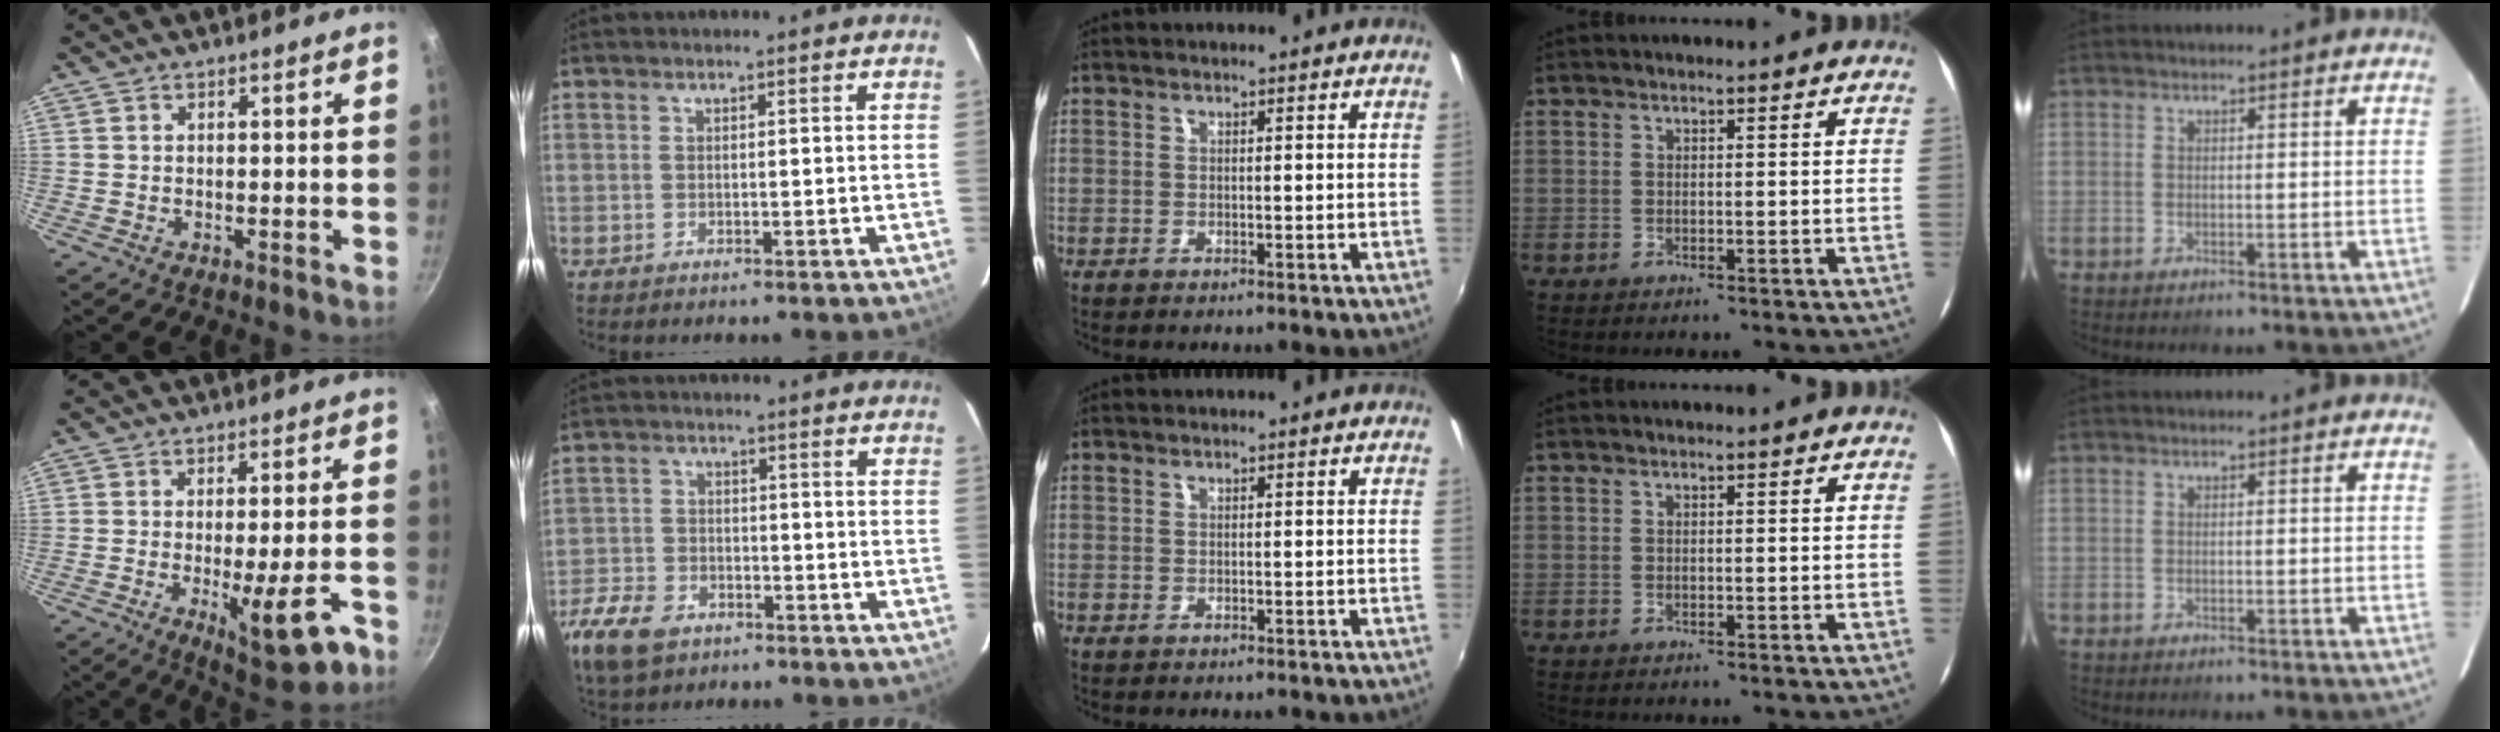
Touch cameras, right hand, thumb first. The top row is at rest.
{"thumb": {"total": 11.0, "force": [-4.4, 2.6, 9.7], "torque": [-0.120, 0.003, -0.054]}, "index": {"total": 12.0, "force": [-7.5, 7.5, 5.7], "torque": [-0.165, -0.007, -0.144]}}